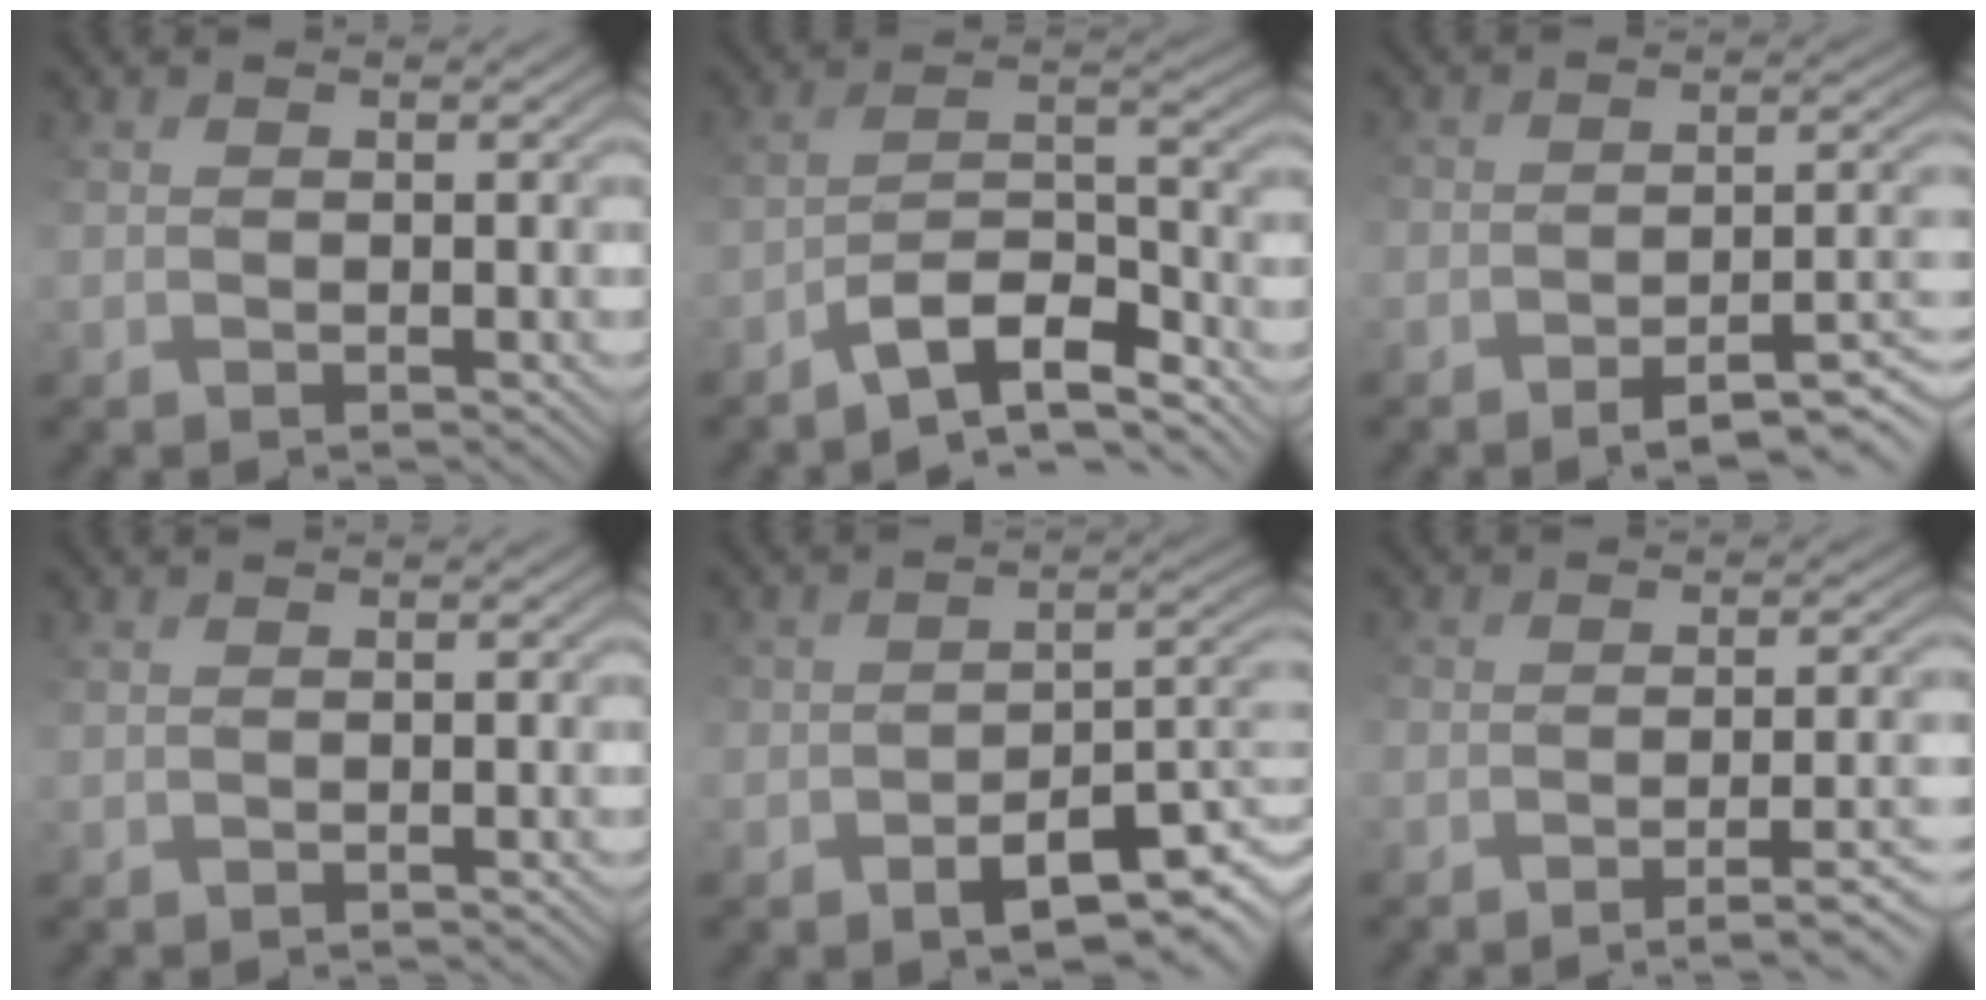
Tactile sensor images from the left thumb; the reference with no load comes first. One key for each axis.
{"total": 9.2, "fx": -7.3, "fy": 2.0, "fz": 5.2, "tx": -0.082, "ty": 0.010, "tz": -0.134}
{"total": 6.8, "fx": -4.9, "fy": 1.9, "fz": 4.3, "tx": -0.055, "ty": -0.003, "tz": -0.073}
{"total": 0.7, "fx": -0.6, "fy": 0.0, "fz": -0.1, "tx": 0.009, "ty": -0.002, "tz": -0.011}
{"total": 7.8, "fx": -4.6, "fy": 4.0, "fz": 4.9, "tx": -0.057, "ty": -0.021, "tz": -0.075}
{"total": 7.8, "fx": -5.6, "fy": 1.8, "fz": 5.1, "tx": -0.058, "ty": 0.008, "tz": -0.055}